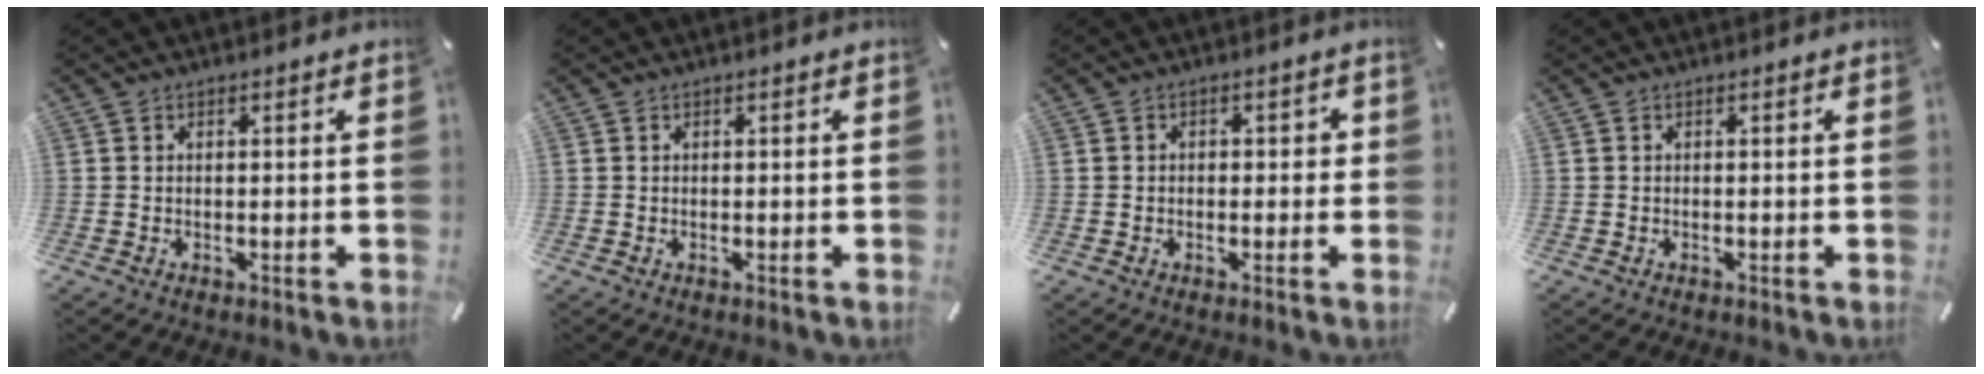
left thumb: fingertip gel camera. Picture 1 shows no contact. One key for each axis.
{"total": 0.0}
{"total": 1.6, "fx": -0.7, "fy": 1.2, "fz": 0.7, "tx": -0.015, "ty": 0.008, "tz": -0.017}
{"total": 0.0}